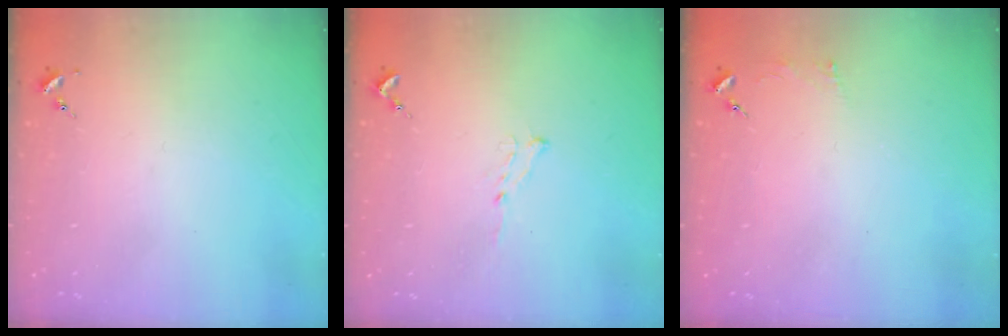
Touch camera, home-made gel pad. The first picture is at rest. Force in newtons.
{"total": 7.0, "press": 6.9, "slide": 0.8}
{"total": 2.4, "press": 2.4, "slide": 0.3}